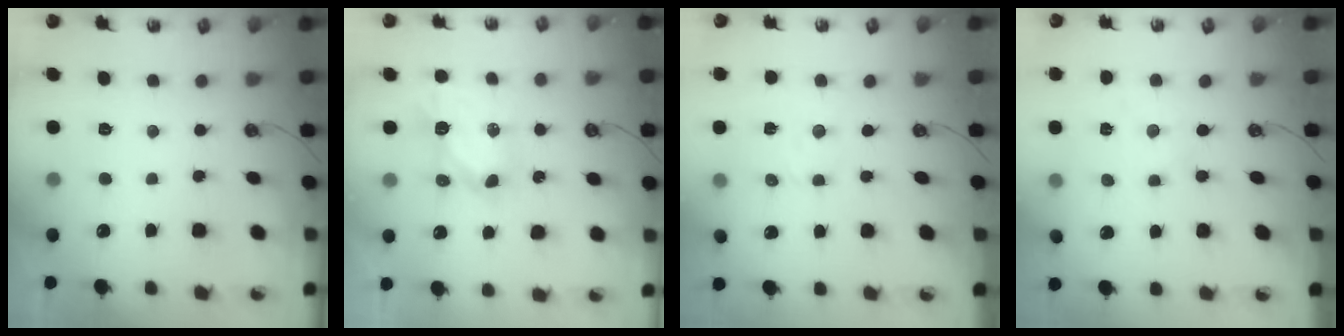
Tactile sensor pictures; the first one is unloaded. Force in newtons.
{"total": 6.8, "press": 6.8, "slide": 0.1}
{"total": 2.0, "press": 2.0, "slide": 0.3}
{"total": 1.3, "press": 1.3, "slide": 0.2}